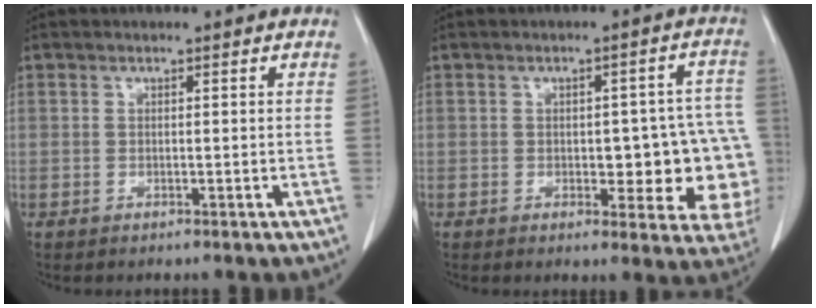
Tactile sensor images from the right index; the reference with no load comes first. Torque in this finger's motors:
{"motor_torque": [0.87, -0.59, 0.19, 0.04]}